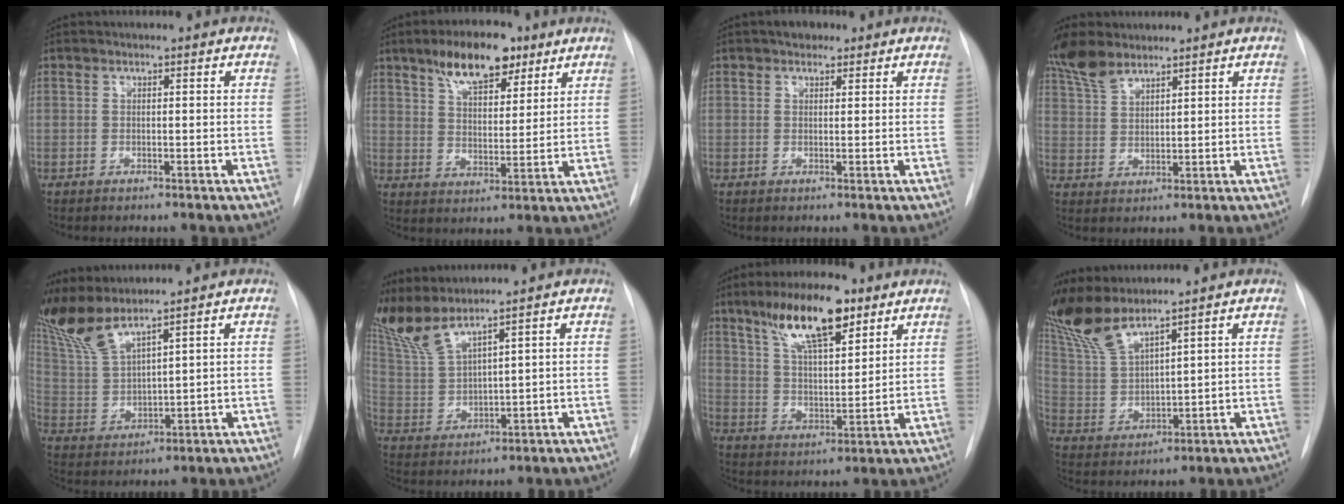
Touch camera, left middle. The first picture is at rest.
{"total": 10.7, "force": [7.0, 4.2, 6.9], "torque": [-0.116, 0.010, 0.121]}
{"total": 2.7, "force": [1.9, 1.5, 1.2], "torque": [-0.017, 0.008, 0.026]}
{"total": 6.8, "force": [5.7, 2.6, 2.8], "torque": [-0.064, 0.013, 0.118]}
{"total": 8.2, "force": [7.1, 0.4, 4.2], "torque": [-0.108, 0.000, 0.156]}
{"total": 7.5, "force": [6.4, -0.2, 3.8], "torque": [-0.103, 0.002, 0.145]}
{"total": 13.6, "force": [8.5, 3.5, 10.0], "torque": [-0.177, 0.010, 0.152]}
{"total": 8.7, "force": [7.6, 0.9, 4.2], "torque": [-0.106, -0.001, 0.165]}